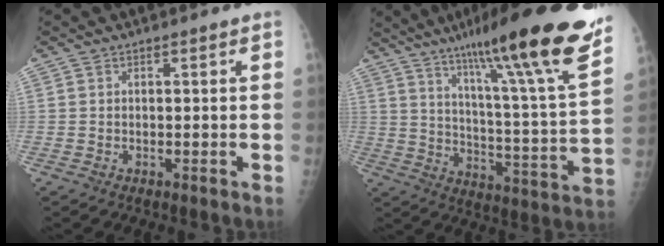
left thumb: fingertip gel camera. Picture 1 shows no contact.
{"total": 27.3, "force": [18.7, 1.9, 19.8], "torque": [-0.289, -0.076, 0.279]}